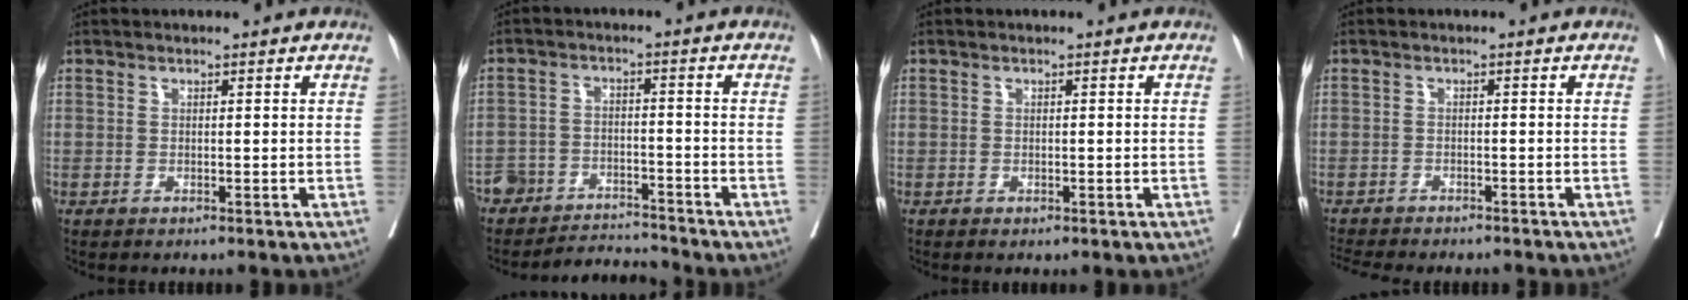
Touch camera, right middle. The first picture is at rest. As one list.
[{"total": 8.1, "force": [-8.0, 1.3, 0.0], "torque": [0.007, 0.015, -0.136]}, {"total": 0.6, "force": [-0.2, 0.4, 0.5], "torque": [-0.006, 0.000, 0.001]}, {"total": 9.5, "force": [-8.7, 1.5, 3.4], "torque": [-0.055, -0.009, -0.119]}]